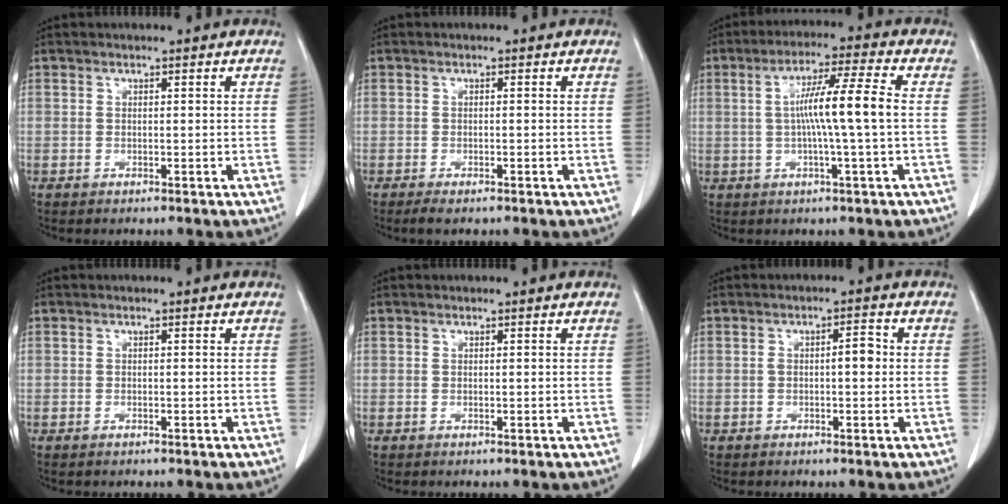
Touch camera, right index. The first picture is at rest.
{"total": 3.0, "force": [-1.9, 1.1, 2.1], "torque": [-0.044, -0.005, -0.028]}
{"total": 9.4, "force": [0.1, -0.5, 9.4], "torque": [-0.169, 0.011, 0.000]}
{"total": 0.8, "force": [-0.4, 0.4, 0.5], "torque": [-0.014, 0.000, -0.004]}
{"total": 0.0}
{"total": 3.3, "force": [-0.1, 1.2, 3.1], "torque": [-0.055, 0.019, 0.001]}